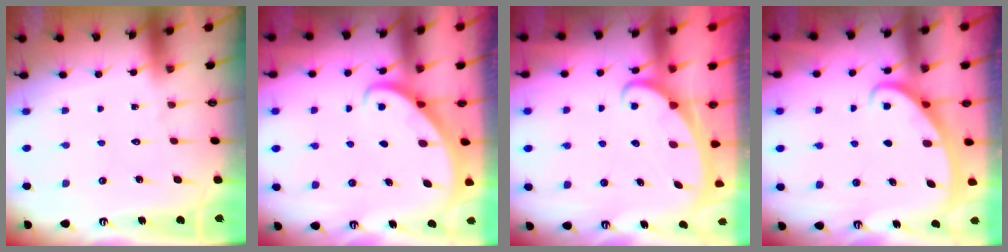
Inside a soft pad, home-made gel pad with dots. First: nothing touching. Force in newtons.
{"total": 2.8, "press": 2.8, "slide": 0.2}
{"total": 2.1, "press": 2.1, "slide": 0.2}
{"total": 2.6, "press": 2.6, "slide": 0.4}